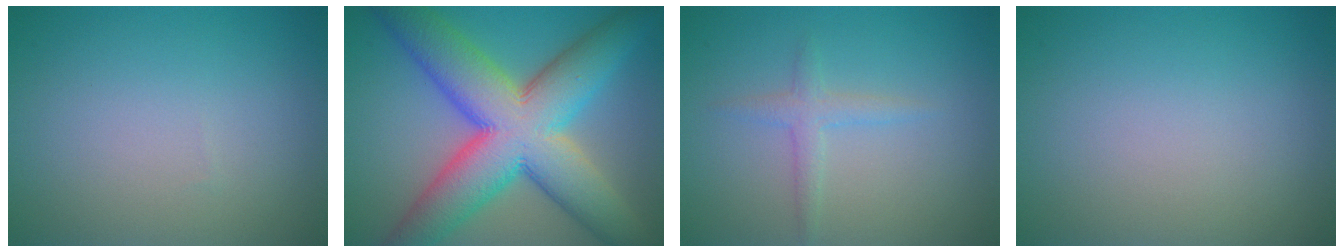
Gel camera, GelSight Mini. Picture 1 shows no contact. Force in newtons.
{"total": 13.6, "press": 13.6, "slide": 0.4}
{"total": 1.7, "press": 1.7, "slide": 0.1}
{"total": 0.0}